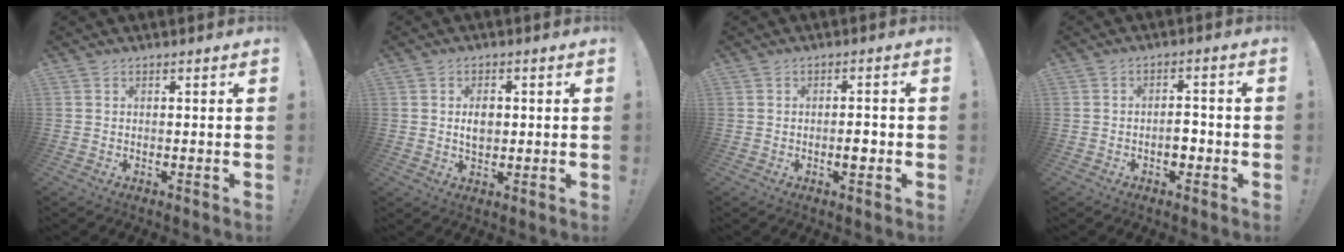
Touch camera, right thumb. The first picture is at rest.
{"total": 4.5, "force": [0.4, 3.1, 3.3], "torque": [-0.046, 0.001, 0.004]}
{"total": 3.1, "force": [-0.8, 1.4, 2.6], "torque": [-0.025, 0.002, -0.016]}
{"total": 4.8, "force": [-1.7, 2.8, 3.5], "torque": [-0.053, 0.012, -0.030]}